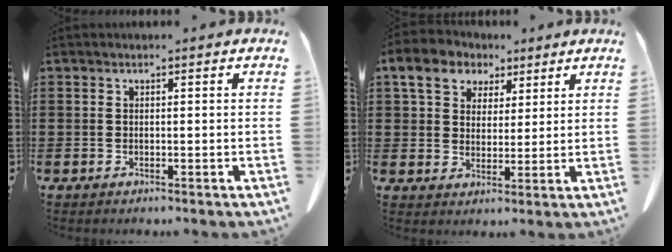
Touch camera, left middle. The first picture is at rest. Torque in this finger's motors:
{"motor_torque": [0.79, -0.12, 0.36, 0.10]}